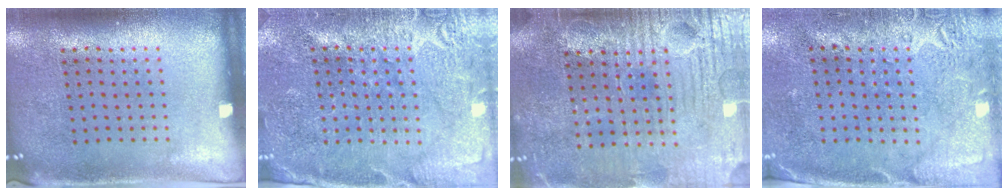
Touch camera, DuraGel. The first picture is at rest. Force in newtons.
{"total": 3.5, "press": 3.4, "slide": 0.6}
{"total": 3.9, "press": 3.7, "slide": 1.1}
{"total": 2.7, "press": 2.2, "slide": 1.7}